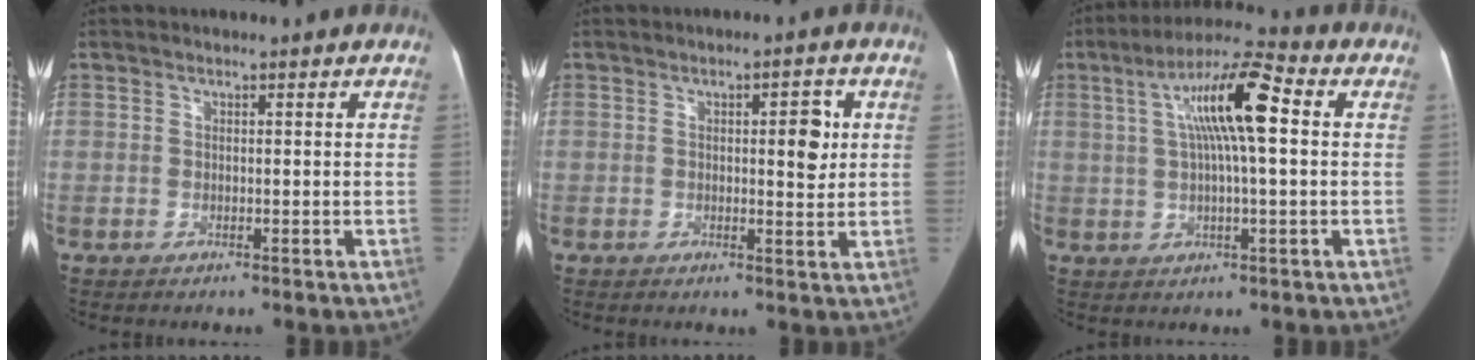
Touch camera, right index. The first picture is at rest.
{"total": 4.6, "force": [1.0, 1.4, 4.3], "torque": [-0.054, 0.003, 0.011]}
{"total": 11.8, "force": [2.3, 1.4, 11.5], "torque": [-0.209, 0.027, 0.034]}